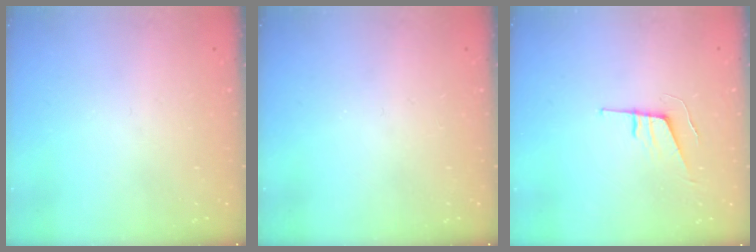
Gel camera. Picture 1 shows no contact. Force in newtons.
{"total": 0.0}
{"total": 6.4, "press": 5.9, "slide": 2.5}